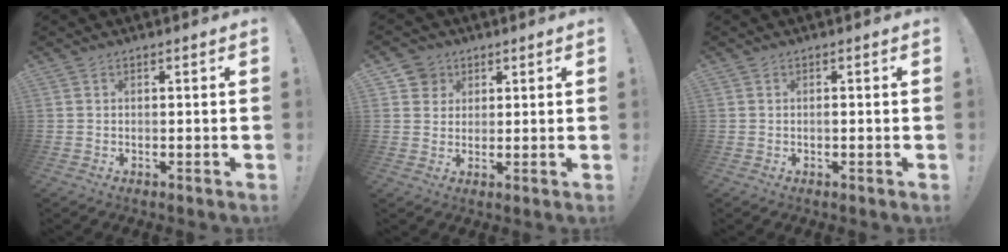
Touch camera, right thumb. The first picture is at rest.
{"total": 5.6, "force": [2.8, 4.8, 0.7], "torque": [-0.011, -0.014, 0.055]}
{"total": 0.8, "force": [-0.2, 0.7, -0.1], "torque": [0.009, -0.002, -0.007]}